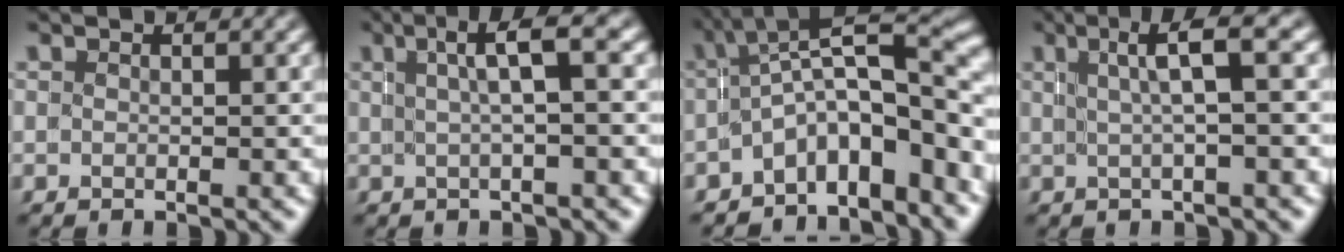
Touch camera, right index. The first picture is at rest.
{"total": 3.4, "force": [1.2, -0.3, 3.2], "torque": [-0.036, 0.020, 0.018]}
{"total": 9.3, "force": [-1.8, 4.7, 7.8], "torque": [-0.102, -0.002, -0.029]}
{"total": 3.4, "force": [1.2, -0.5, 3.1], "torque": [-0.037, 0.020, 0.018]}